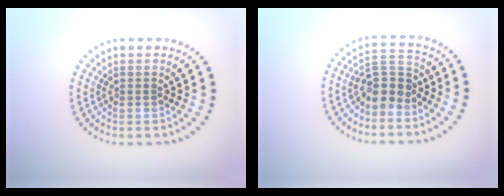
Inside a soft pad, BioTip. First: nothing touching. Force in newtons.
{"total": 3.5, "press": 3.2, "slide": 1.5}